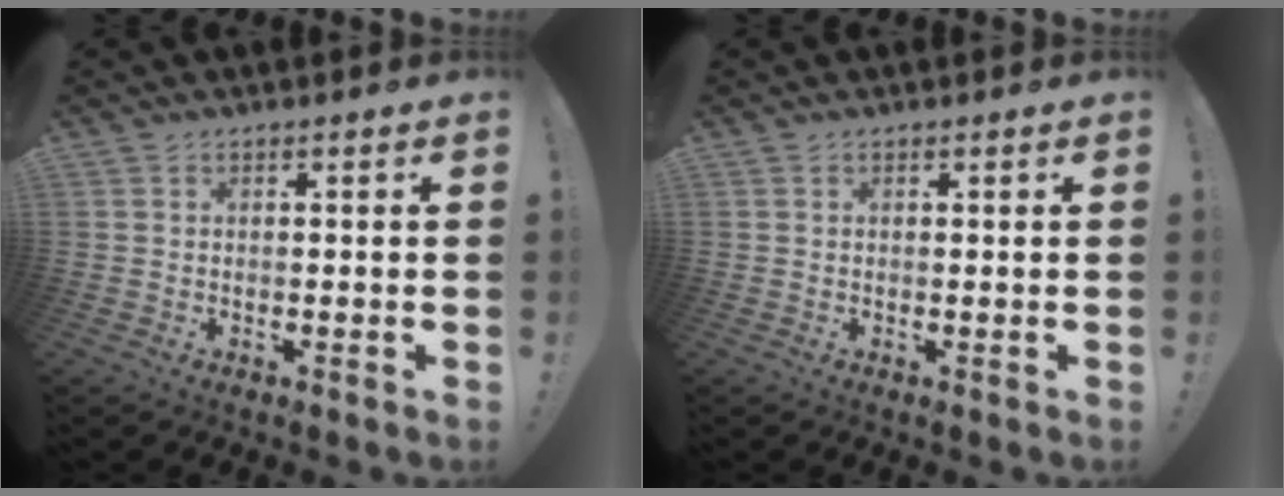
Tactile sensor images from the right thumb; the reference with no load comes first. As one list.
[{"total": 0.0}]